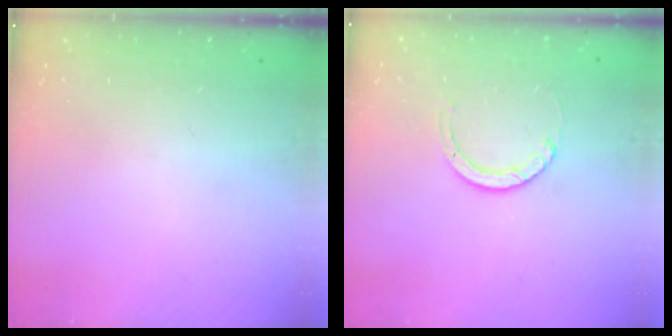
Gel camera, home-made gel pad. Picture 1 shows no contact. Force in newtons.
{"total": 3.0, "press": 3.0, "slide": 0.3}